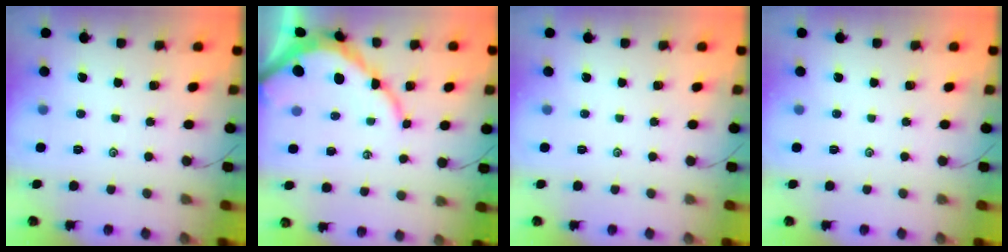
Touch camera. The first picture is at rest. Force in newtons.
{"total": 10.1, "press": 10.0, "slide": 0.9}
{"total": 0.0}
{"total": 0.0}